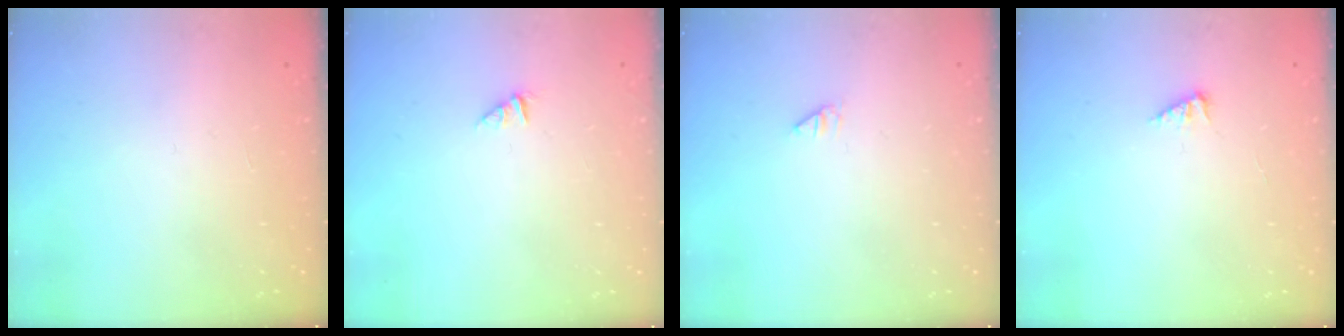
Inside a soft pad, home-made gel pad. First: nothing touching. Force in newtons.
{"total": 0.0}
{"total": 0.0}
{"total": 2.5, "press": 2.5, "slide": 0.3}